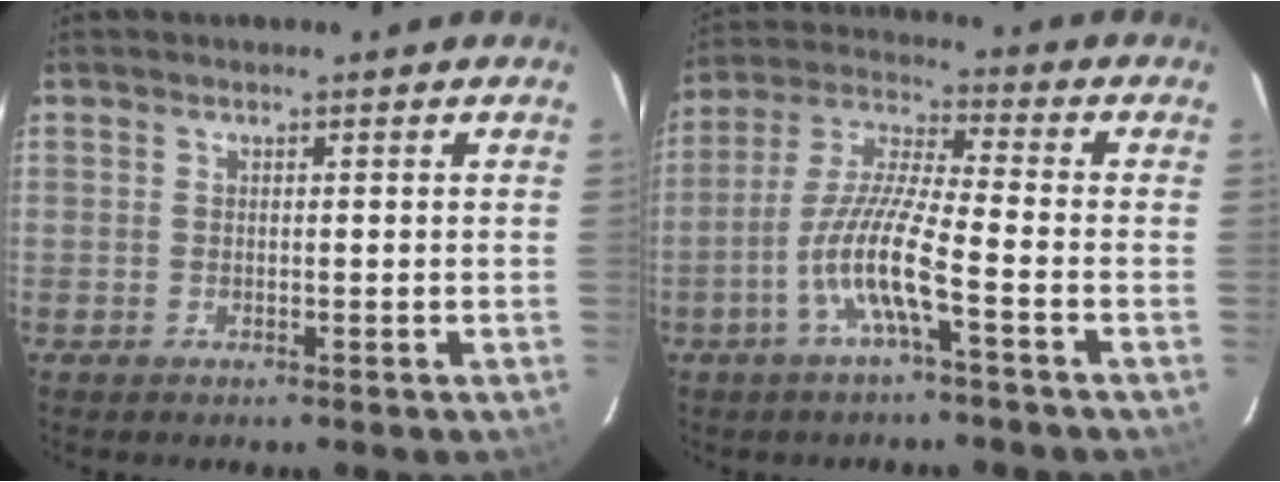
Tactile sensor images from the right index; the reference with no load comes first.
{"total": 10.0, "force": [-4.4, 0.3, 9.0], "torque": [-0.196, 0.004, -0.088]}